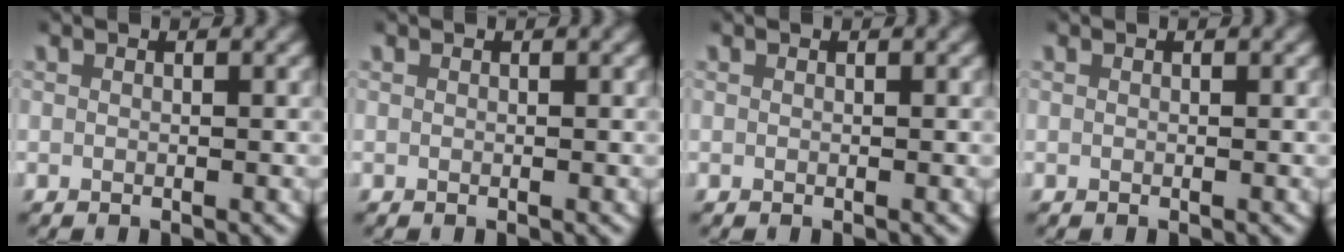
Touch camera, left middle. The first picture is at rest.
{"total": 0.0}
{"total": 0.0}
{"total": 0.0}